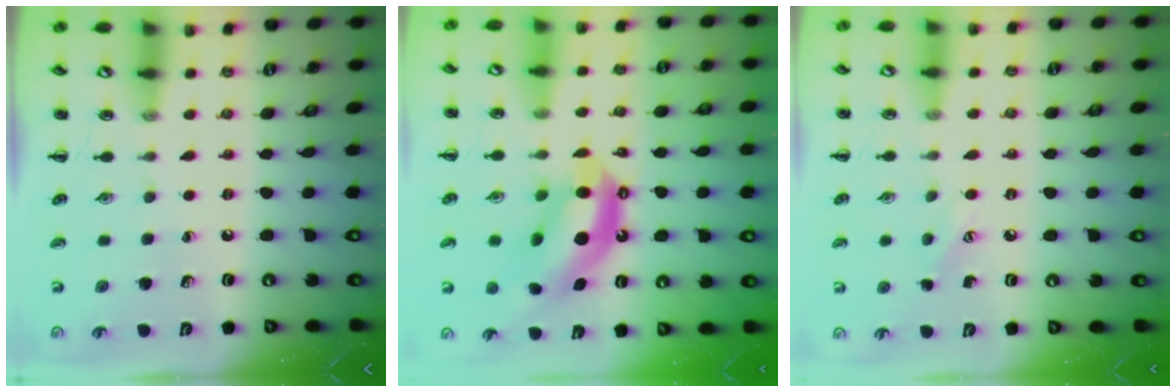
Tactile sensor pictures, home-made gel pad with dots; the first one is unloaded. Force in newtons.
{"total": 12.6, "press": 12.2, "slide": 3.4}
{"total": 6.4, "press": 6.2, "slide": 1.7}